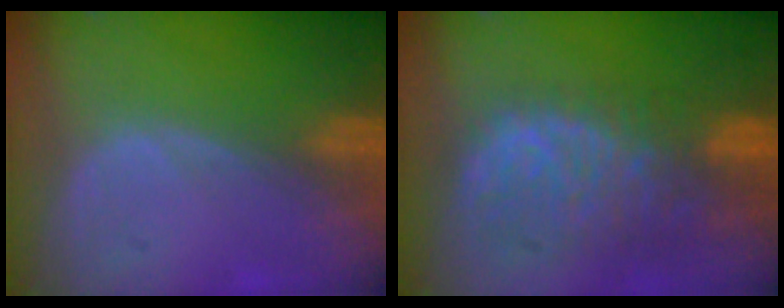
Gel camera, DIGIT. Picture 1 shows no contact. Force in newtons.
{"total": 11.0, "press": 9.5, "slide": 5.5}